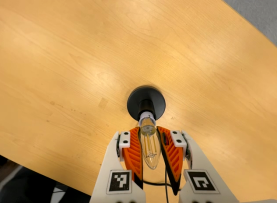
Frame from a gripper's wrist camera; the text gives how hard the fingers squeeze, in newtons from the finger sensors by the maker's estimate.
{"total": 19.0, "left": 18.3, "right": 19.8}